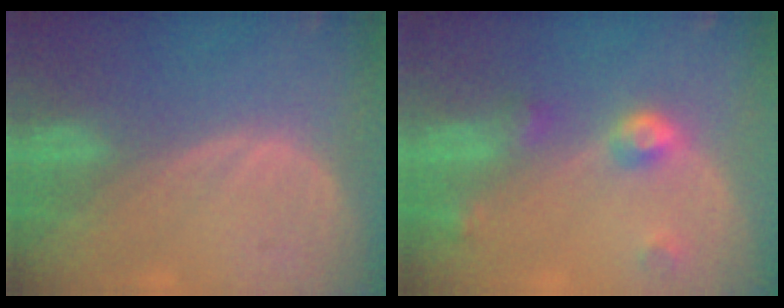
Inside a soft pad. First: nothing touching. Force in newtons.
{"total": 4.6, "press": 4.2, "slide": 2.0}